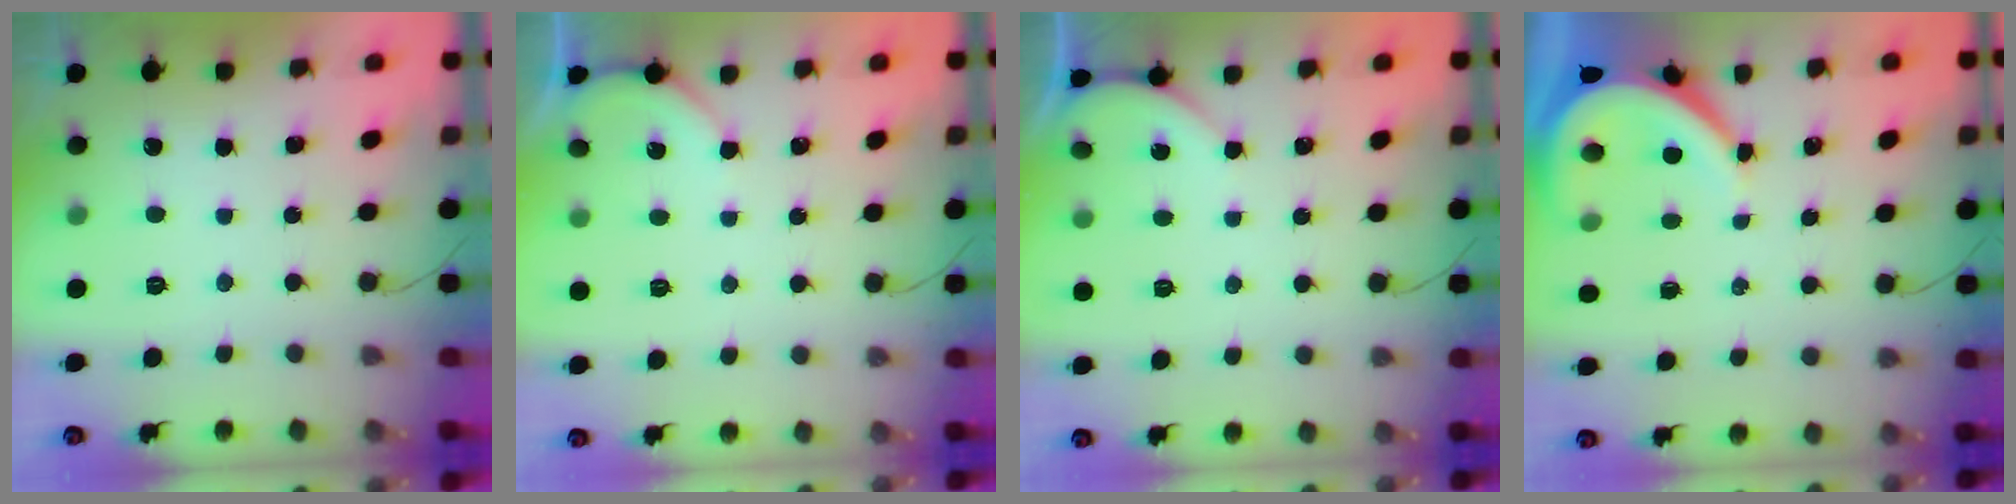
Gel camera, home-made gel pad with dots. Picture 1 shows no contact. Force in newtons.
{"total": 2.0, "press": 2.0, "slide": 0.2}
{"total": 1.3, "press": 1.3, "slide": 0.3}
{"total": 6.6, "press": 6.5, "slide": 1.1}